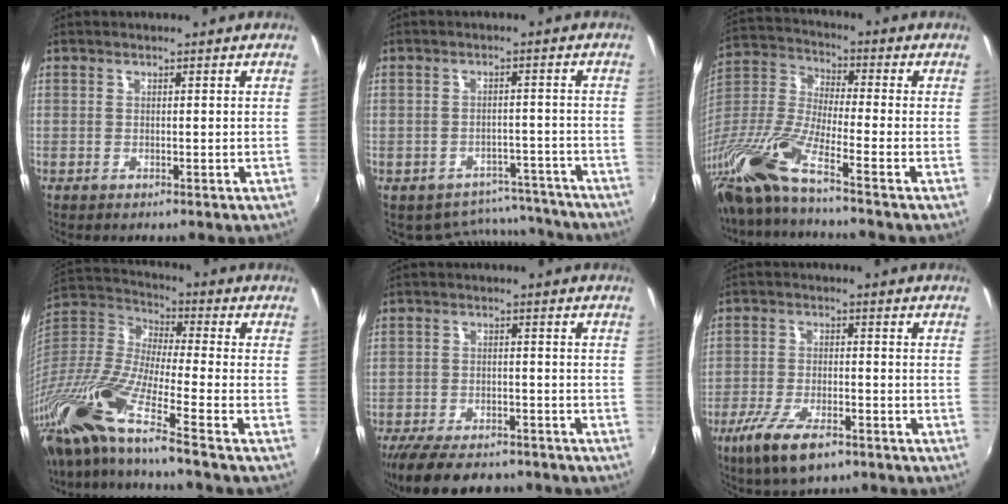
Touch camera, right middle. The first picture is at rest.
{"total": 10.4, "force": [-9.1, 4.9, 1.4], "torque": [-0.028, 0.024, -0.102]}
{"total": 14.4, "force": [-10.7, -0.5, 9.6], "torque": [-0.195, -0.030, -0.221]}
{"total": 19.4, "force": [-14.6, -0.4, 12.7], "torque": [-0.240, -0.044, -0.292]}
{"total": 13.3, "force": [-10.5, 4.8, 6.4], "torque": [-0.142, -0.031, -0.168]}
{"total": 10.2, "force": [-6.5, 3.5, 7.1], "torque": [-0.164, -0.031, -0.119]}